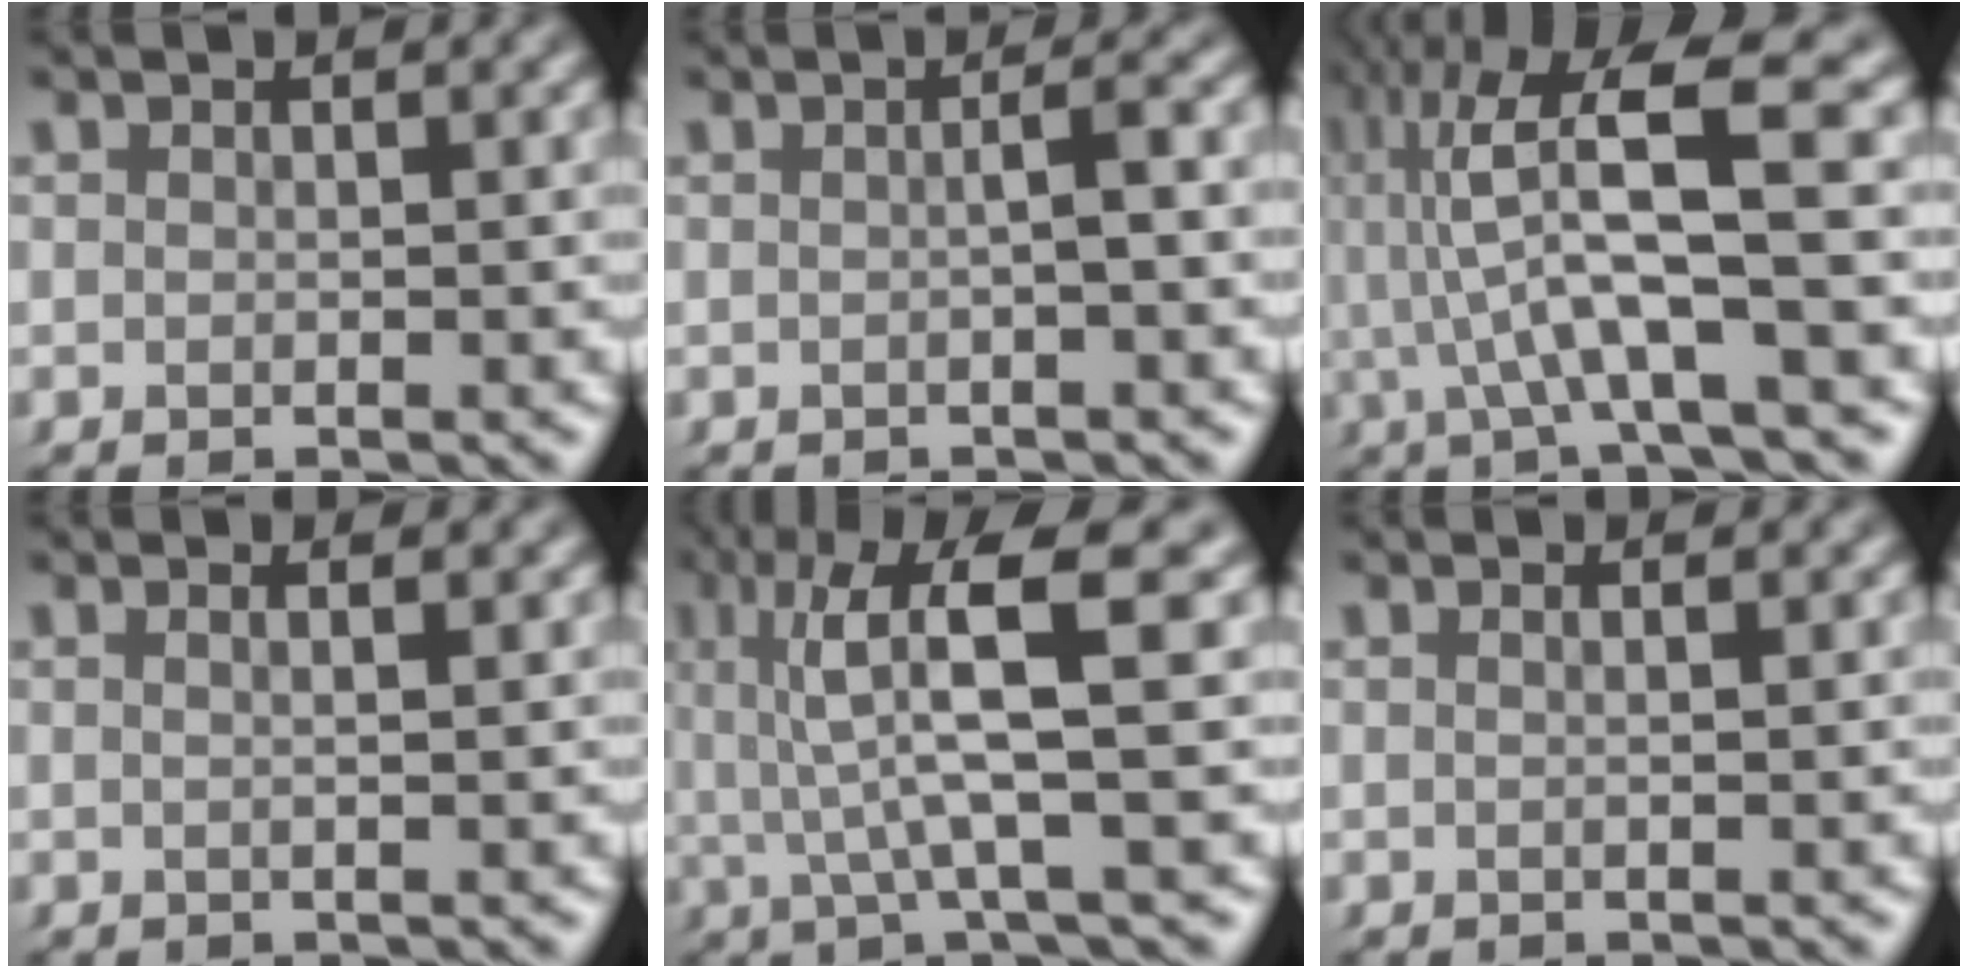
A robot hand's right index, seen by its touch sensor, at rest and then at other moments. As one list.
[{"total": 1.7, "force": [-0.1, 0.0, 1.7], "torque": [-0.024, 0.007, -0.004]}, {"total": 9.5, "force": [2.7, 2.6, 8.8], "torque": [-0.147, 0.015, 0.035]}, {"total": 1.1, "force": [0.2, -0.4, 1.0], "torque": [-0.013, 0.005, 0.002]}, {"total": 7.9, "force": [2.4, 1.5, 7.4], "torque": [-0.126, 0.015, 0.031]}, {"total": 0.8, "force": [0.1, -0.4, 0.7], "torque": [-0.010, 0.005, 0.000]}]